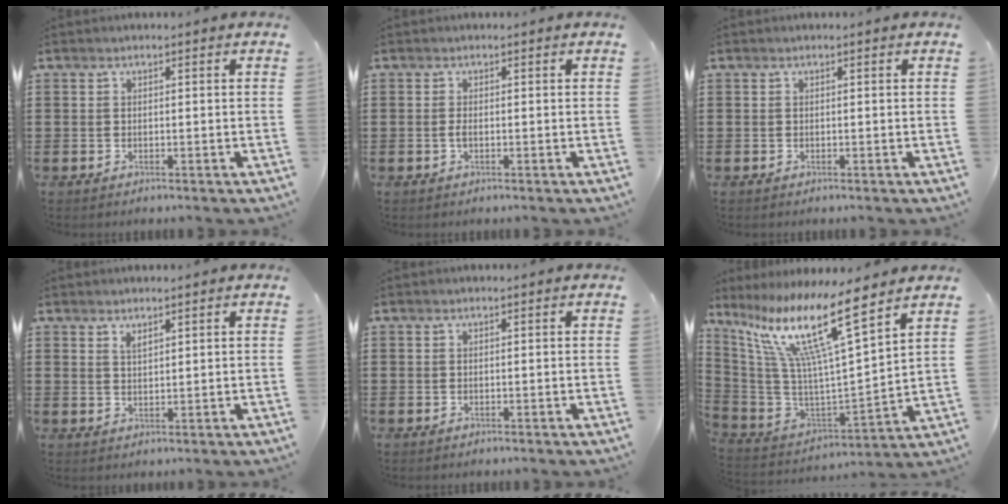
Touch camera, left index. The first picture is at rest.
{"total": 1.1, "force": [-0.2, 0.4, 1.0], "torque": [-0.027, -0.005, -0.006]}
{"total": 0.0}
{"total": 1.6, "force": [1.3, 0.5, 0.7], "torque": [-0.016, 0.002, 0.024]}
{"total": 0.0}
{"total": 15.2, "force": [9.2, 1.3, 12.0], "torque": [-0.274, -0.064, 0.143]}